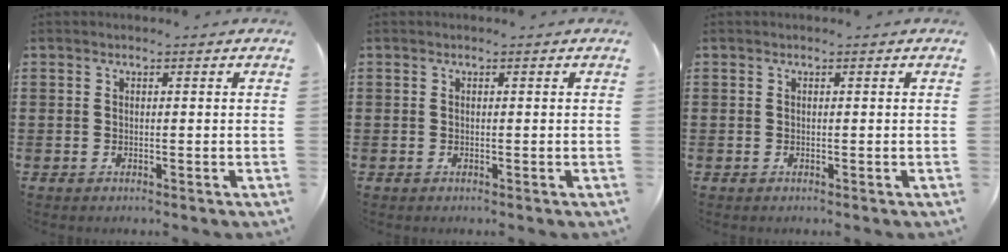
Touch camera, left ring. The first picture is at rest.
{"total": 0.0}
{"total": 0.0}